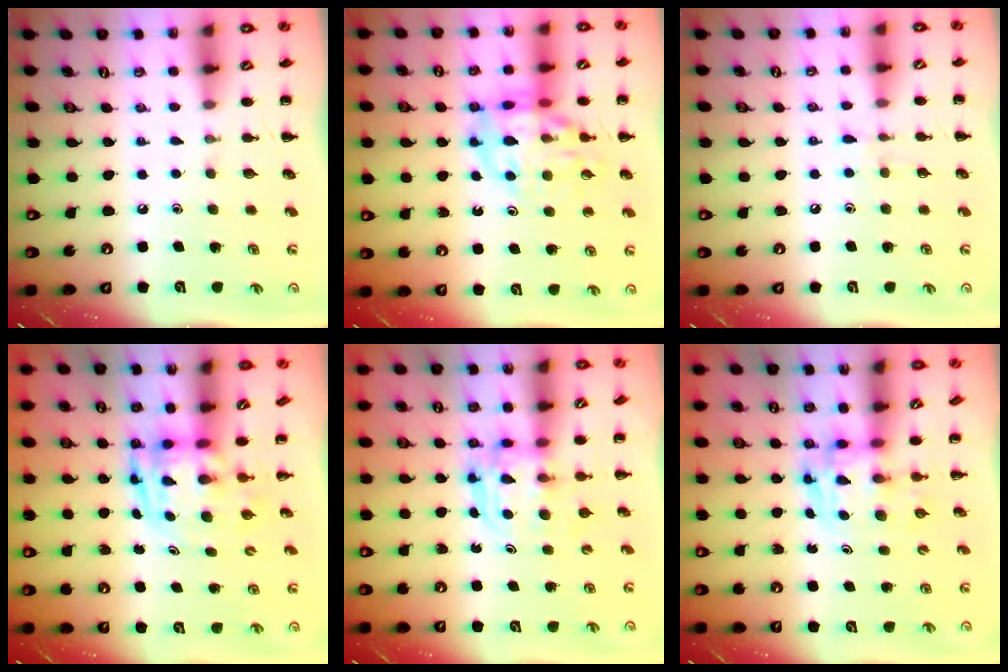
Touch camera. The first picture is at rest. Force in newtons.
{"total": 14.6, "press": 14.3, "slide": 2.7}
{"total": 4.9, "press": 4.5, "slide": 1.8}
{"total": 3.2, "press": 3.1, "slide": 0.7}
{"total": 3.7, "press": 3.6, "slide": 0.2}
{"total": 3.5, "press": 3.5, "slide": 0.6}